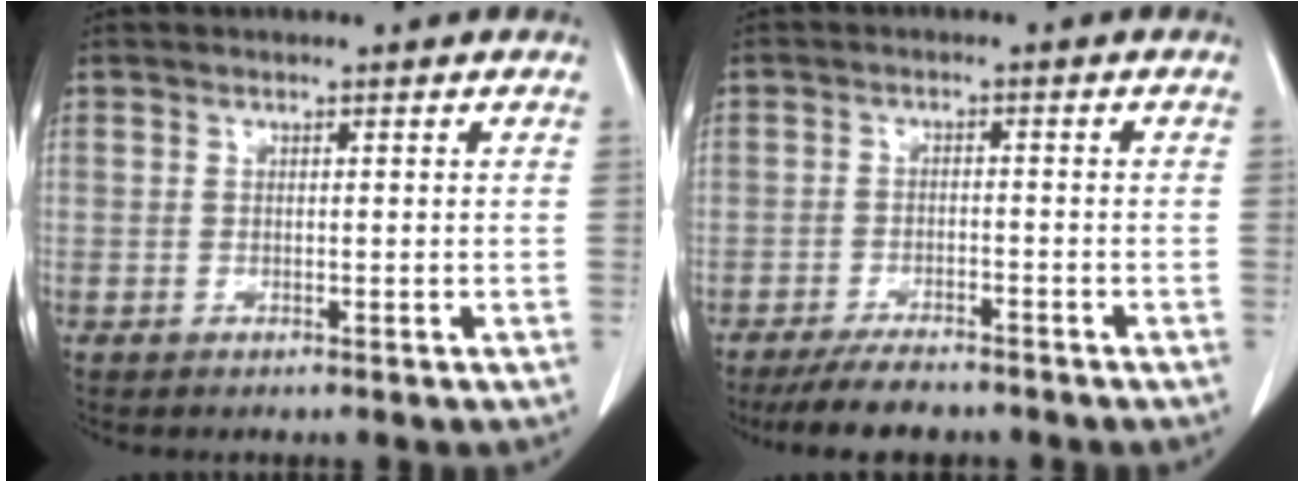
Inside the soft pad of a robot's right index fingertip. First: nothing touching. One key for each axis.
{"total": 6.0, "fx": -5.3, "fy": 1.8, "fz": 2.3, "tx": -0.038, "ty": -0.011, "tz": -0.088}